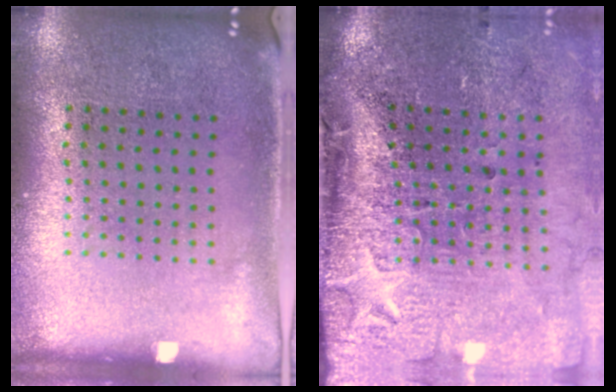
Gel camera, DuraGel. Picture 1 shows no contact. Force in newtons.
{"total": 4.5, "press": 3.6, "slide": 2.8}